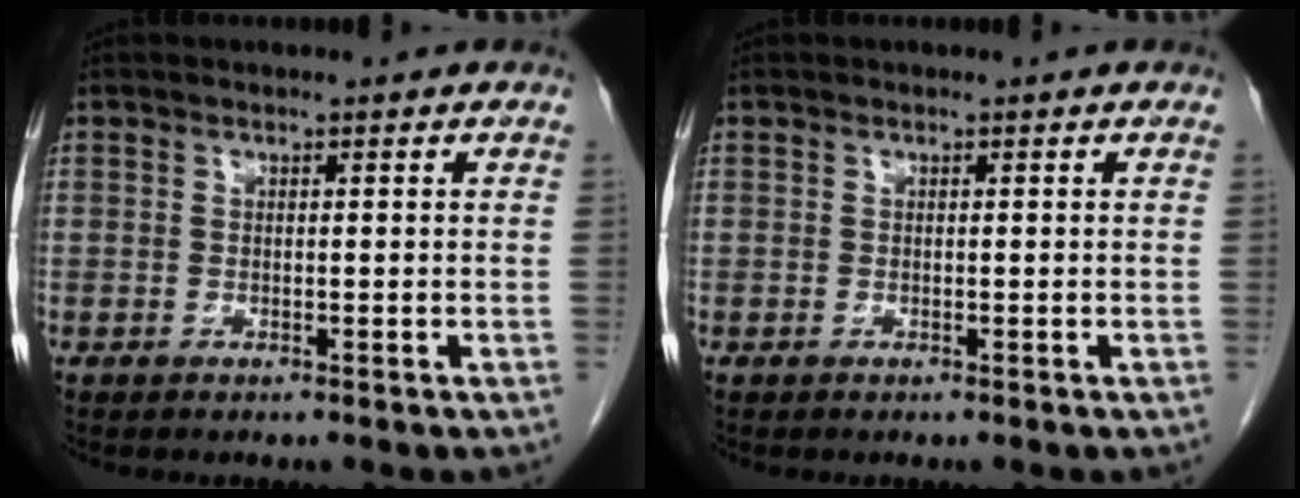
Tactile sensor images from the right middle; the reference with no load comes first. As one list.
[{"total": 0.0}]